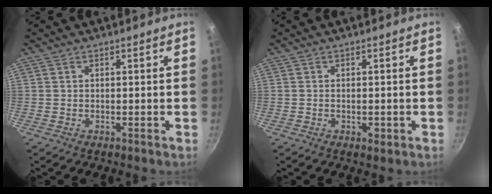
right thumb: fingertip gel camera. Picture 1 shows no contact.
{"total": 1.6, "force": [-0.5, 0.9, 1.3], "torque": [-0.020, -0.001, -0.008]}